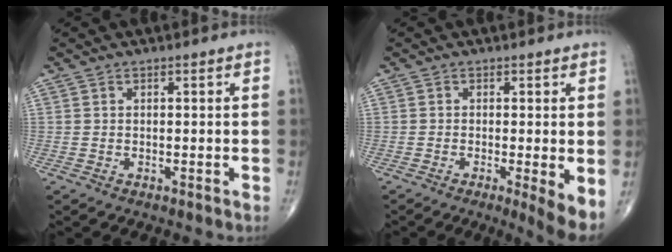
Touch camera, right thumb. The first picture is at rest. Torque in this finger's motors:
{"motor_torque": [-0.03, 0.43, 0.11, -0.12, 0.16]}